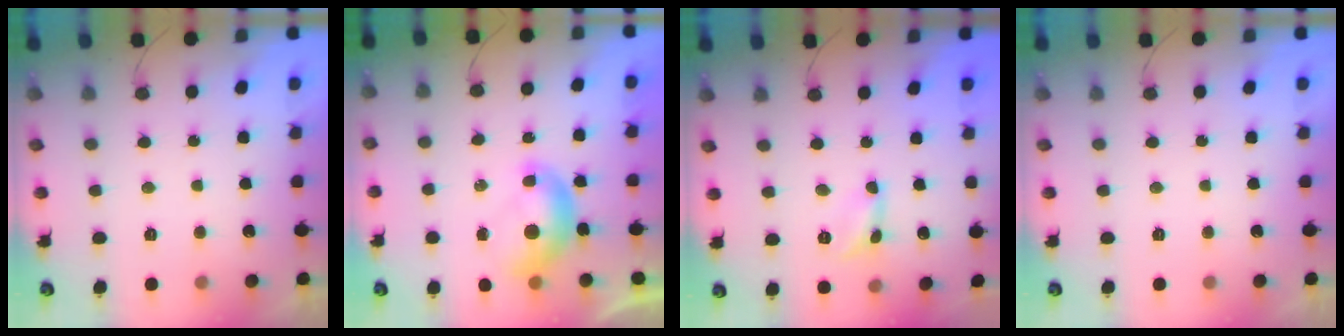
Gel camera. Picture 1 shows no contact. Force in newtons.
{"total": 6.9, "press": 6.9, "slide": 0.9}
{"total": 2.6, "press": 2.6, "slide": 0.2}
{"total": 0.0}